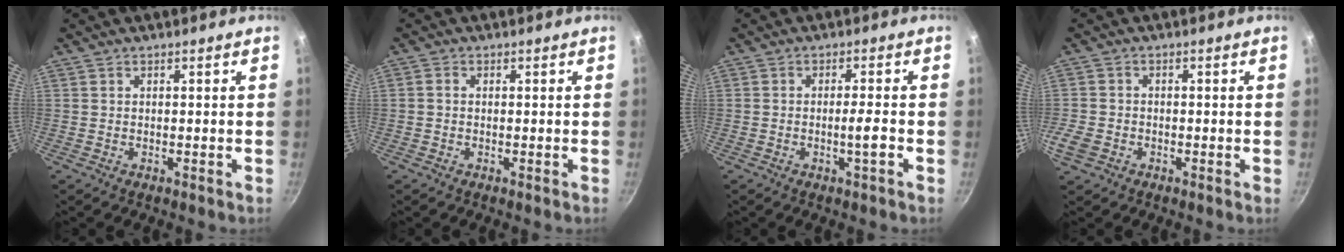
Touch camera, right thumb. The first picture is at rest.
{"total": 1.0, "force": [-0.2, 0.8, 0.5], "torque": [-0.010, 0.005, -0.005]}
{"total": 3.1, "force": [-1.1, -0.1, 2.9], "torque": [-0.048, 0.009, -0.019]}
{"total": 5.6, "force": [-2.4, 4.2, 3.0], "torque": [-0.071, 0.007, -0.053]}